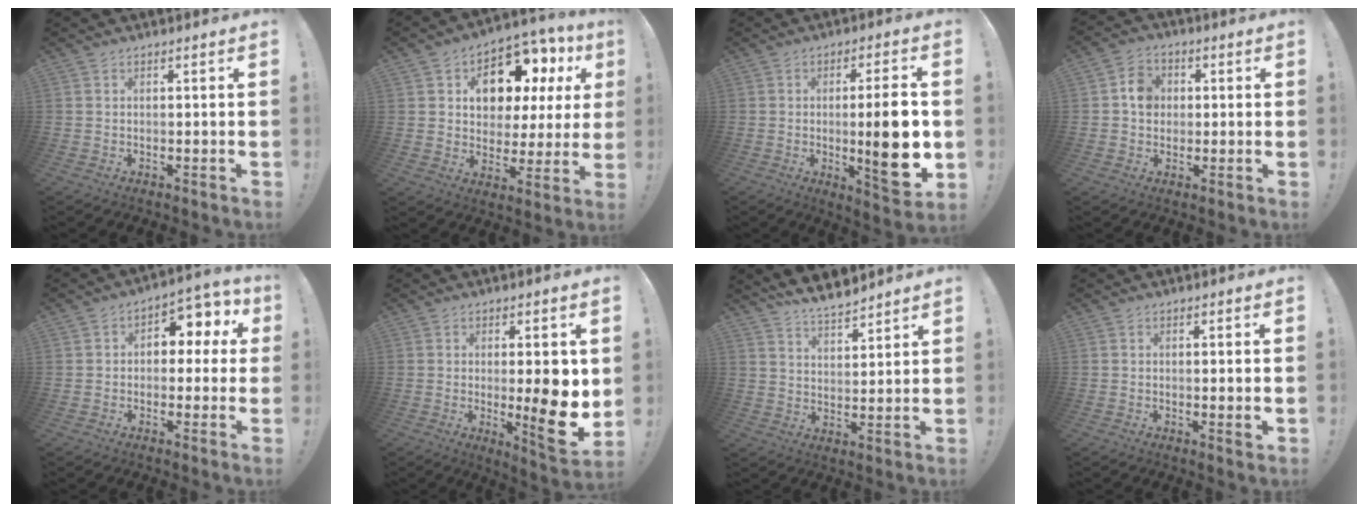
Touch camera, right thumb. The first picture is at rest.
{"total": 12.5, "force": [6.9, 7.7, 7.0], "torque": [-0.102, -0.053, 0.124]}
{"total": 15.4, "force": [-1.3, 3.0, 15.0], "torque": [-0.202, -0.008, -0.017]}
{"total": 7.1, "force": [0.6, 6.3, 3.2], "torque": [-0.036, 0.012, 0.011]}
{"total": 6.7, "force": [1.2, 5.2, 4.1], "torque": [-0.035, -0.011, 0.022]}
{"total": 12.4, "force": [-0.5, 2.7, 12.1], "torque": [-0.138, -0.018, -0.008]}
{"total": 8.1, "force": [7.3, 2.1, 2.9], "torque": [-0.062, -0.047, 0.137]}
{"total": 1.9, "force": [0.3, 0.2, 1.8], "torque": [-0.021, -0.005, 0.003]}